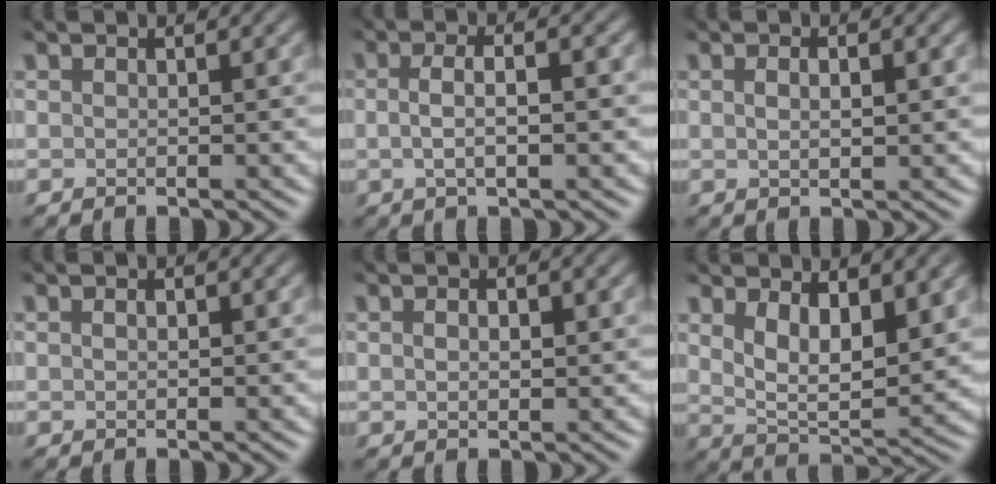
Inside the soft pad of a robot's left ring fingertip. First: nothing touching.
{"total": 2.8, "force": [-1.3, 0.6, 2.5], "torque": [-0.049, -0.004, -0.016]}
{"total": 1.7, "force": [-0.2, 0.6, 1.6], "torque": [-0.016, -0.003, -0.007]}
{"total": 0.5, "force": [-0.4, 0.1, 0.3], "torque": [-0.008, -0.005, -0.001]}
{"total": 1.2, "force": [-0.5, 0.3, 1.0], "torque": [-0.025, -0.007, 0.004]}
{"total": 5.3, "force": [1.0, 2.5, 4.6], "torque": [-0.095, -0.023, 0.034]}